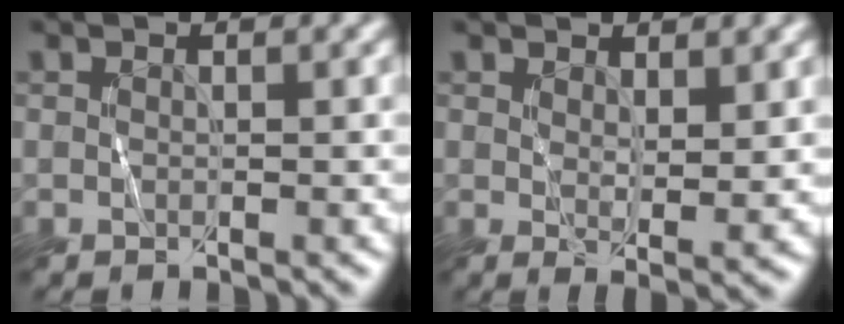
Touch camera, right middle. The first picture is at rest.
{"total": 2.6, "force": [1.4, 0.7, 2.0], "torque": [-0.035, -0.010, 0.026]}